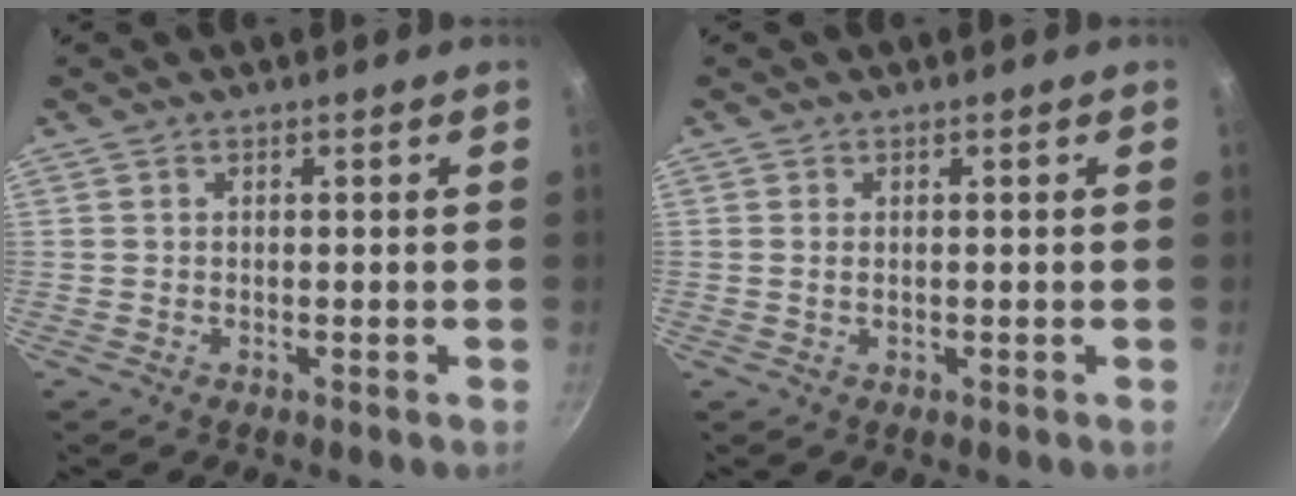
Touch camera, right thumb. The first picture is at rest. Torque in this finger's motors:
{"motor_torque": [-0.24, 0.03, -0.41, -0.06, -0.04]}